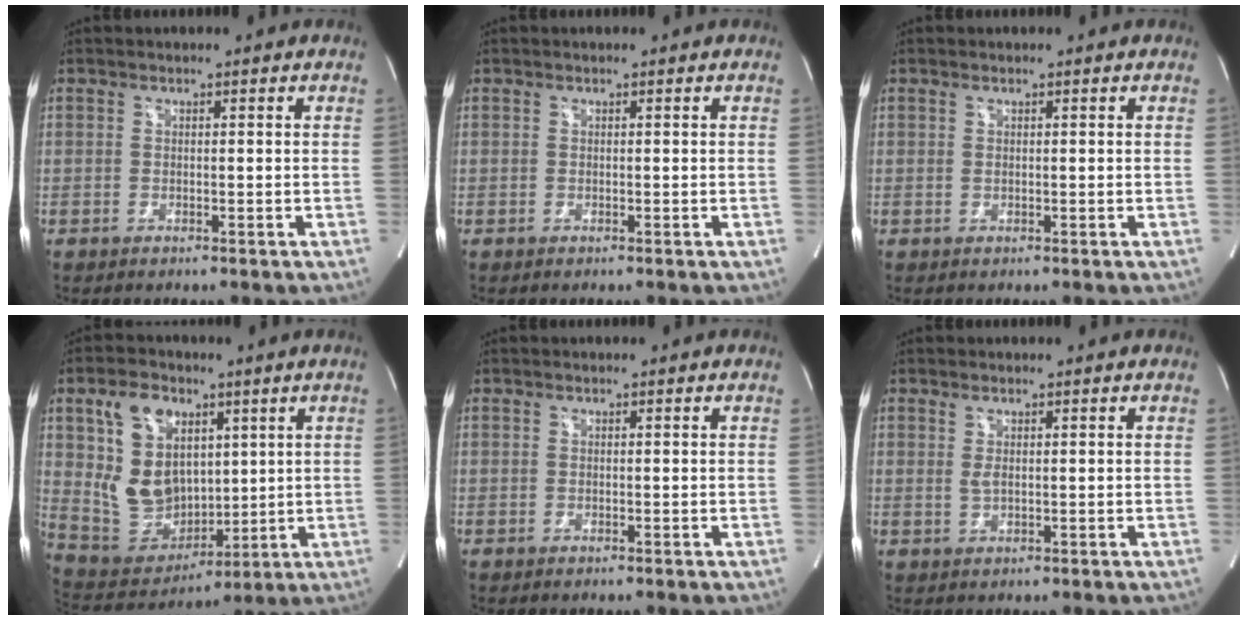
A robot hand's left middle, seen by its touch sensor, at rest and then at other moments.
{"total": 0.0}
{"total": 0.0}
{"total": 13.2, "force": [4.7, 8.9, 8.5], "torque": [-0.186, 0.022, 0.107]}
{"total": 0.0}
{"total": 1.1, "force": [0.4, 0.3, 1.0], "torque": [-0.023, -0.004, 0.011]}